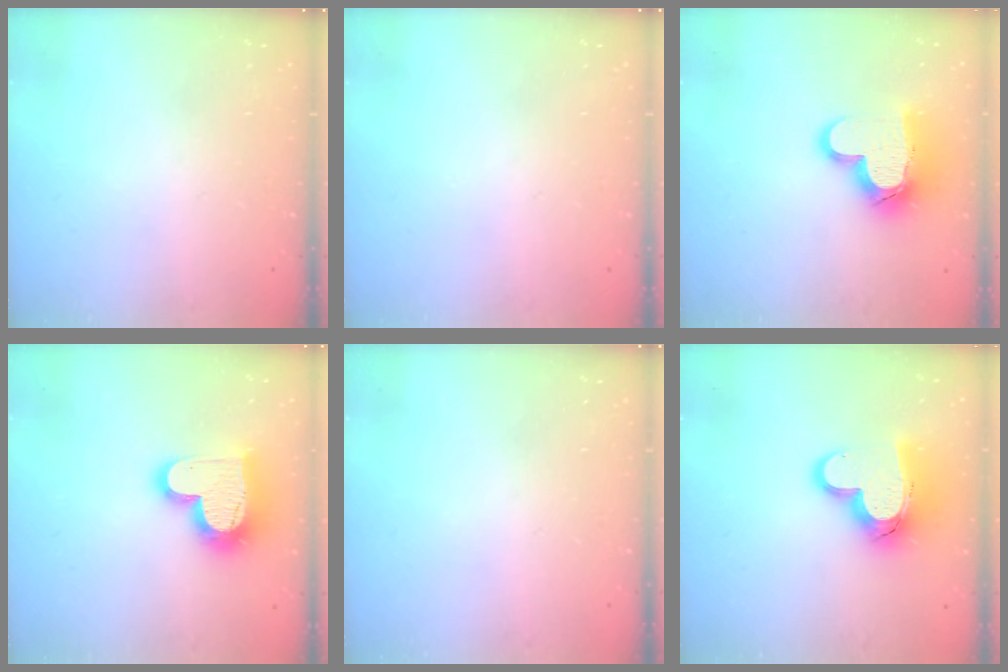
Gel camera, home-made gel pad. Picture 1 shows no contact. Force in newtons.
{"total": 0.0}
{"total": 15.9, "press": 15.8, "slide": 1.5}
{"total": 18.1, "press": 18.0, "slide": 1.6}
{"total": 0.0}
{"total": 21.3, "press": 21.2, "slide": 1.9}